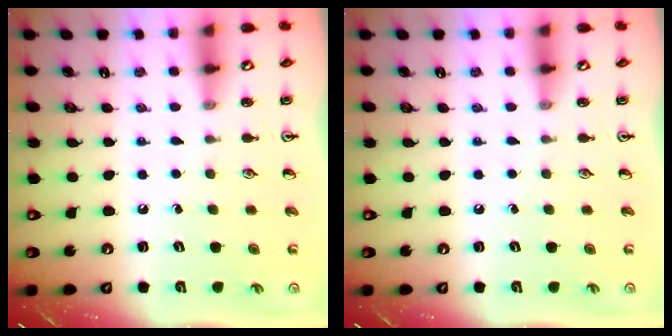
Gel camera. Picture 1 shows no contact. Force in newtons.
{"total": 0.0}